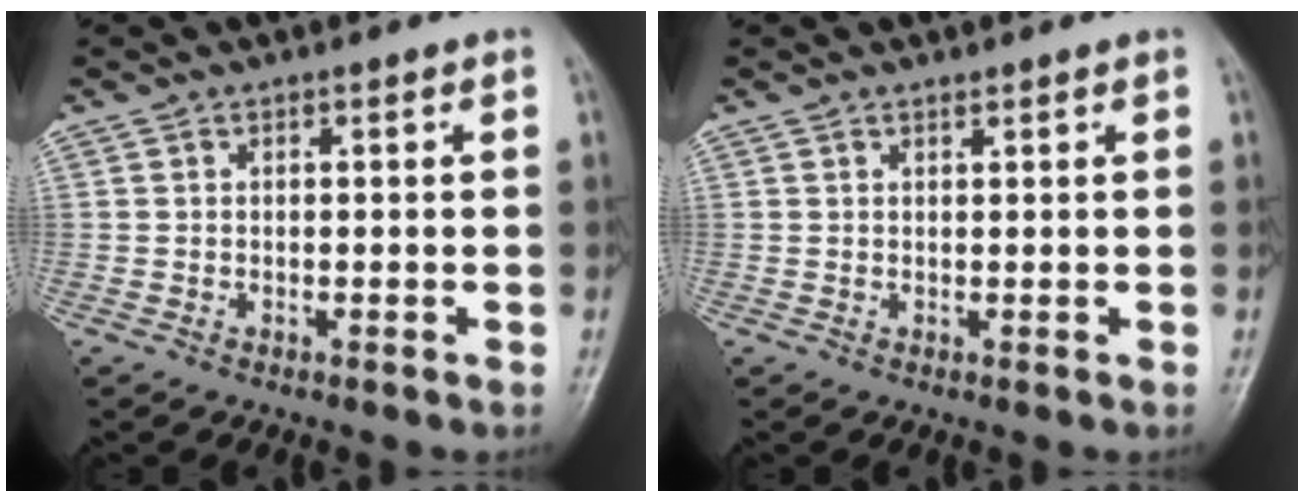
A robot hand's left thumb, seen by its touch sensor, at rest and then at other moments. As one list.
[{"total": 0.6, "force": [0.5, 0.2, 0.2], "torque": [-0.005, -0.005, 0.009]}]